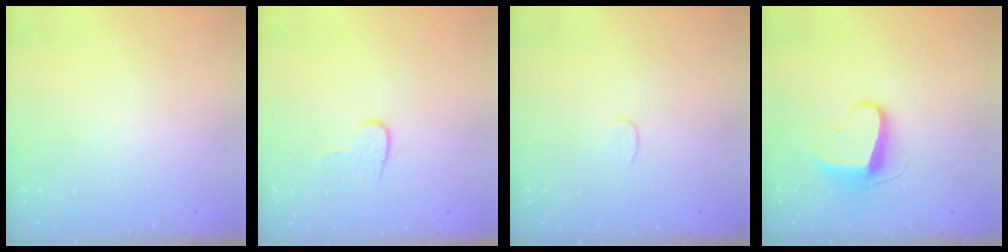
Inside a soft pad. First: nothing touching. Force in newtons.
{"total": 6.8, "press": 6.8, "slide": 0.6}
{"total": 3.5, "press": 3.5, "slide": 0.4}
{"total": 9.1, "press": 9.1, "slide": 0.3}